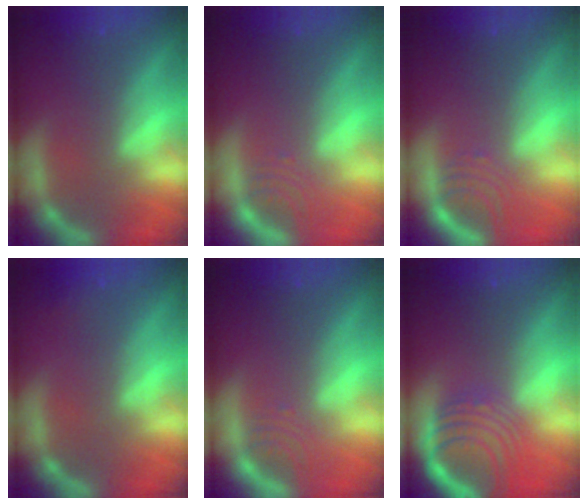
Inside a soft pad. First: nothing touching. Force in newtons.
{"total": 2.0}
{"total": 3.0}
{"total": 0.9}
{"total": 2.0}
{"total": 8.1}